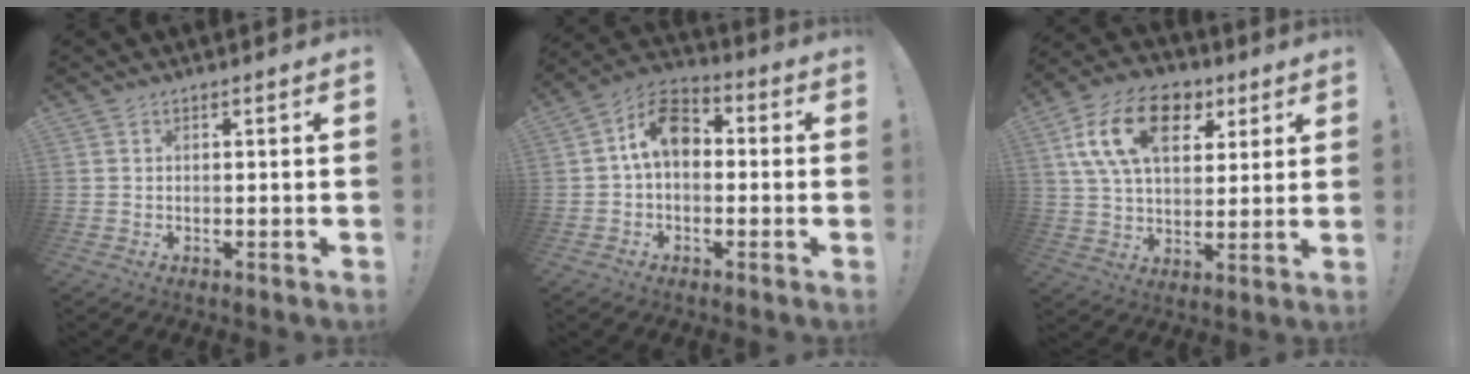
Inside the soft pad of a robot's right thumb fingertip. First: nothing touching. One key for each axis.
{"total": 10.5, "fx": 1.1, "fy": 6.7, "fz": 8.0, "tx": -0.142, "ty": 0.017, "tz": 0.025}
{"total": 18.9, "fx": 7.6, "fy": 11.8, "fz": 12.6, "tx": -0.219, "ty": -0.016, "tz": 0.139}